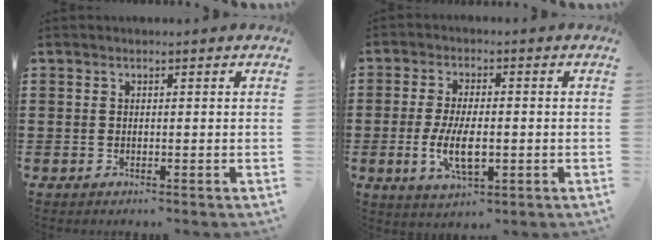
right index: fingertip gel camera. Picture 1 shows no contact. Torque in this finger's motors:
{"motor_torque": [2.14, 0.00, 0.89, 0.21]}